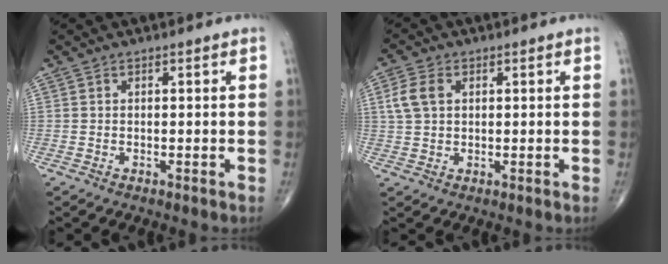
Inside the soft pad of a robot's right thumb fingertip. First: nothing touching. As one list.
[{"total": 5.0, "force": [1.4, 3.4, 3.4], "torque": [-0.072, 0.006, 0.026]}]